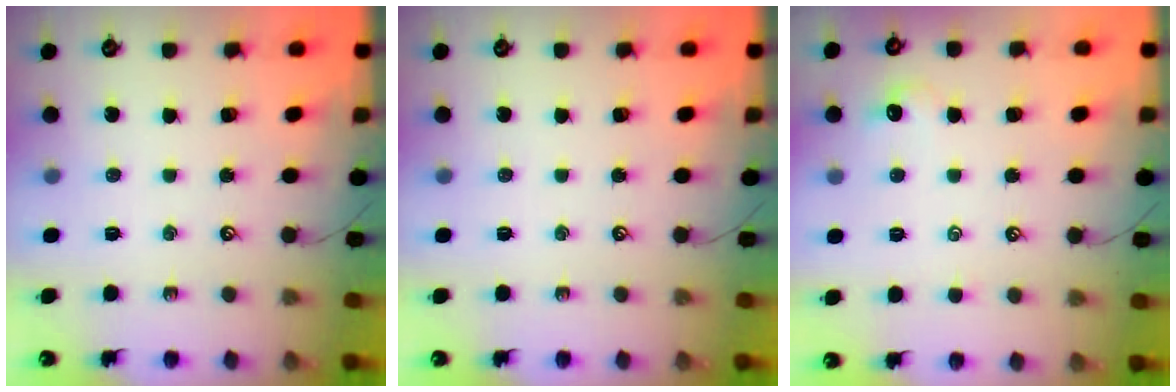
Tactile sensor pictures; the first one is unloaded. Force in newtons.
{"total": 0.0}
{"total": 1.0, "press": 0.8, "slide": 0.6}